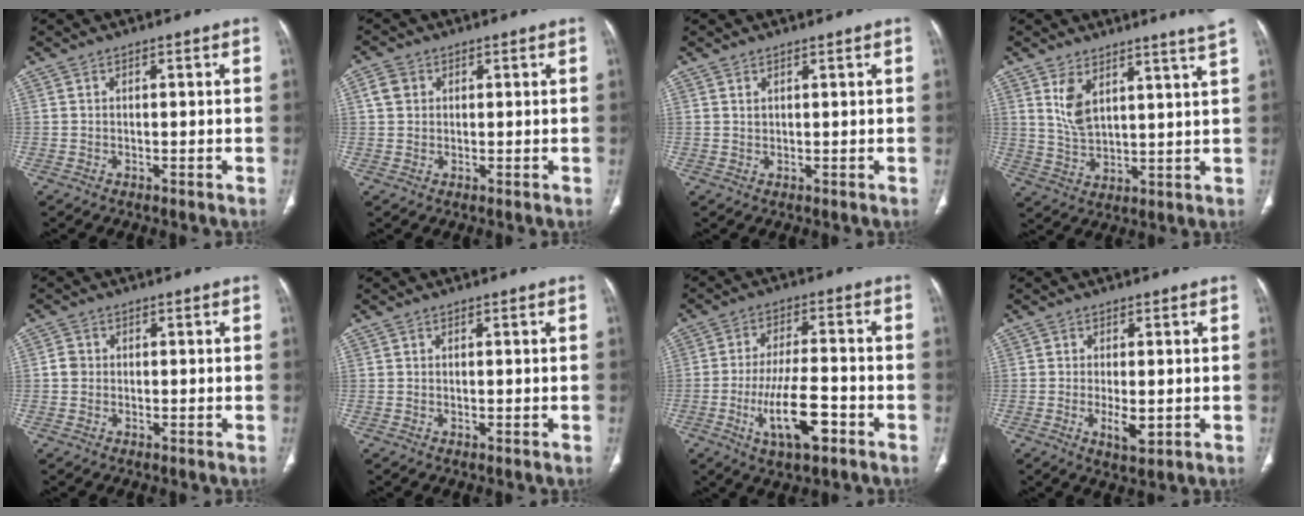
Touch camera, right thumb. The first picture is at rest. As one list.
[{"total": 3.2, "force": [0.9, 2.7, 1.4], "torque": [-0.016, 0.003, 0.017]}, {"total": 0.8, "force": [0.7, 0.2, 0.4], "torque": [-0.004, -0.006, 0.013]}, {"total": 9.4, "force": [6.2, 1.7, 6.9], "torque": [-0.109, -0.045, 0.111]}, {"total": 2.0, "force": [-0.1, 1.9, 0.8], "torque": [-0.005, 0.007, -0.002]}, {"total": 0.0}, {"total": 11.8, "force": [-4.8, 4.2, 10.0], "torque": [-0.182, 0.020, -0.080]}, {"total": 4.4, "force": [-0.9, 1.9, 3.9], "torque": [-0.064, -0.008, -0.011]}]